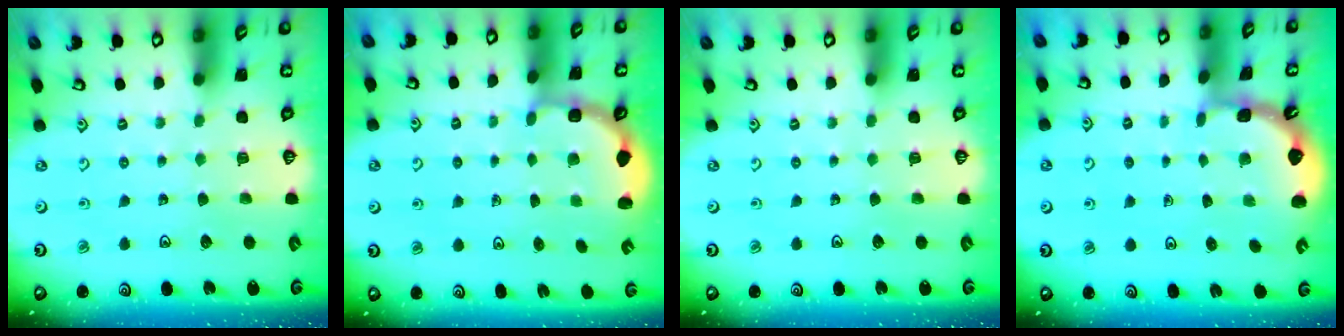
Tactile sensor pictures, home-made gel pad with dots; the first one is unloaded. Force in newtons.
{"total": 3.0, "press": 2.3, "slide": 1.8}
{"total": 0.0}
{"total": 0.9, "press": 0.9, "slide": 0.2}